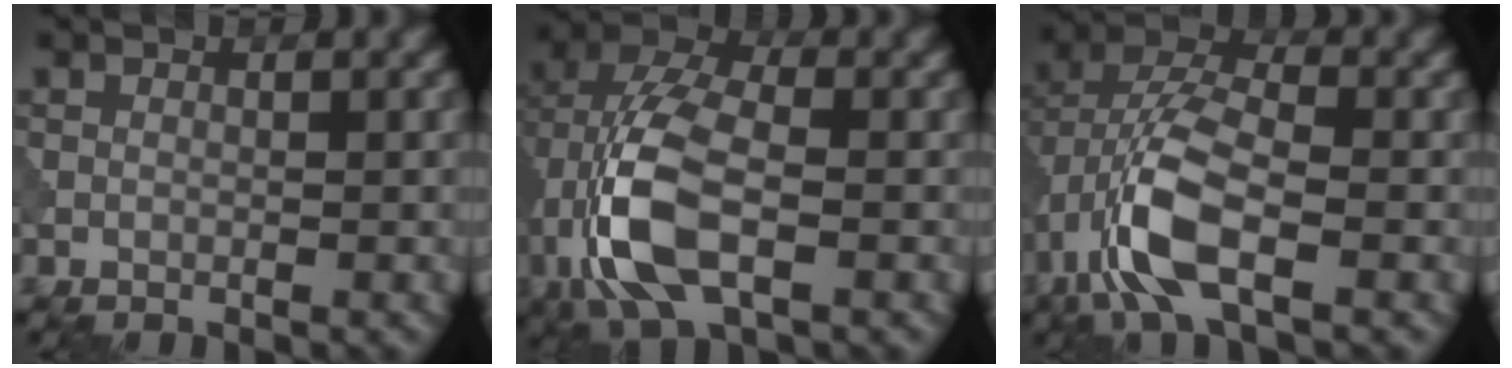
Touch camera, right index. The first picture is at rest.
{"total": 9.2, "force": [-2.6, 4.6, 7.6], "torque": [-0.170, 0.012, -0.059]}
{"total": 7.8, "force": [-3.1, 3.3, 6.4], "torque": [-0.142, 0.008, -0.069]}